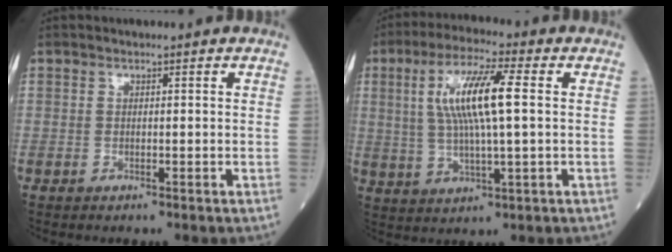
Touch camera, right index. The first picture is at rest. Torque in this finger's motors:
{"motor_torque": [0.79, -0.09, 0.39, 0.21]}